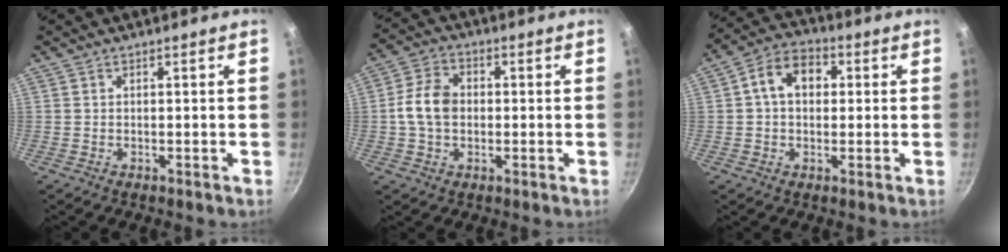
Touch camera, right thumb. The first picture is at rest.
{"total": 8.1, "force": [-0.2, 6.0, 5.4], "torque": [-0.086, 0.021, -0.014]}
{"total": 8.7, "force": [1.4, 6.4, 5.8], "torque": [-0.069, 0.021, 0.008]}